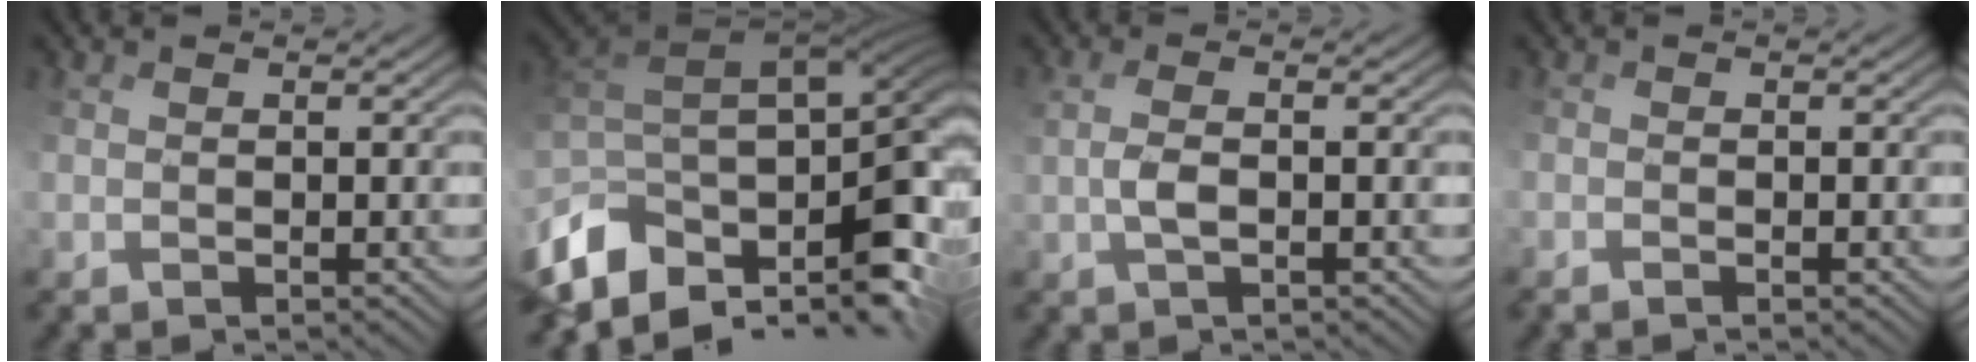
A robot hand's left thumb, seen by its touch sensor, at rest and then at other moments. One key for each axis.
{"total": 13.1, "fx": -2.5, "fy": 8.3, "fz": 9.8, "tx": -0.217, "ty": 0.003, "tz": -0.032}
{"total": 1.5, "fx": 0.5, "fy": -0.8, "fz": 1.2, "tx": -0.018, "ty": 0.014, "tz": 0.009}
{"total": 1.0, "fx": -0.8, "fy": 0.0, "fz": 0.5, "tx": -0.010, "ty": -0.003, "tz": -0.018}